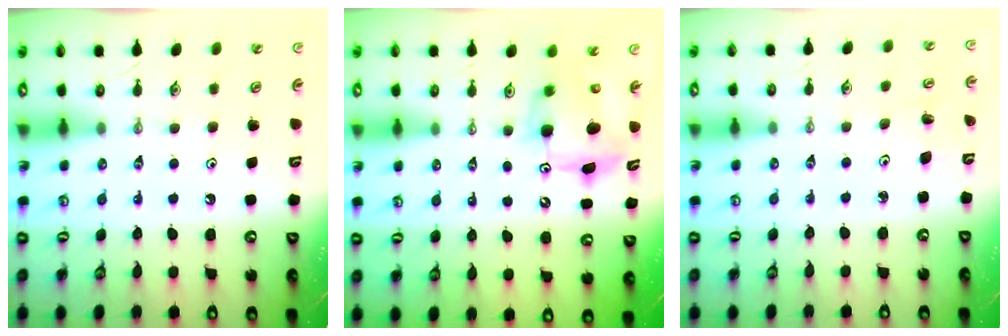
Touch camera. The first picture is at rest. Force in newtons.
{"total": 7.9, "press": 7.9, "slide": 0.6}
{"total": 3.0, "press": 3.0, "slide": 0.2}